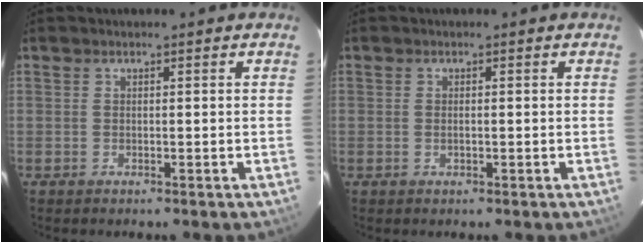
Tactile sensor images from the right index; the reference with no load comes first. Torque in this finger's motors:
{"motor_torque": [-0.19, -0.05, -0.02, 0.00]}